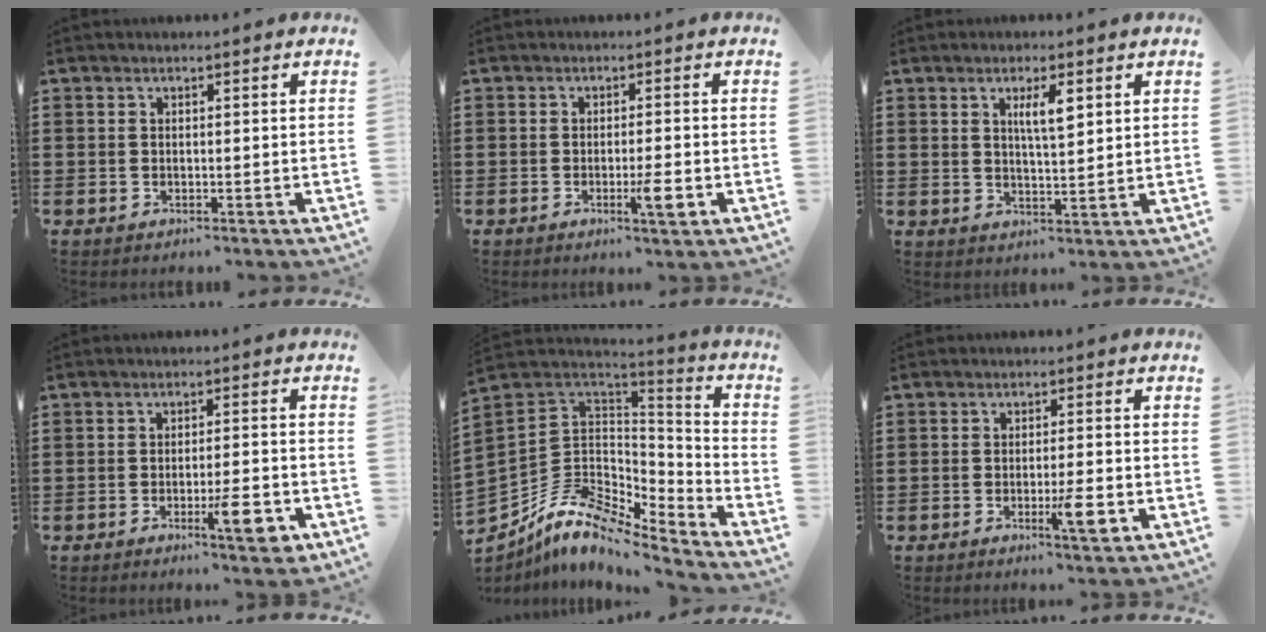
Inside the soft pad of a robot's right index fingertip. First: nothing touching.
{"total": 4.4, "force": [-1.7, 0.5, 4.0], "torque": [-0.079, -0.013, -0.031]}
{"total": 4.2, "force": [1.8, 1.0, 3.7], "torque": [-0.068, 0.004, 0.026]}
{"total": 6.5, "force": [-2.9, 1.2, 5.7], "torque": [-0.100, -0.010, -0.045]}
{"total": 8.9, "force": [-6.1, 4.8, 4.3], "torque": [-0.117, -0.011, -0.122]}
{"total": 5.3, "force": [-1.9, 0.7, 4.8], "torque": [-0.091, -0.014, -0.034]}